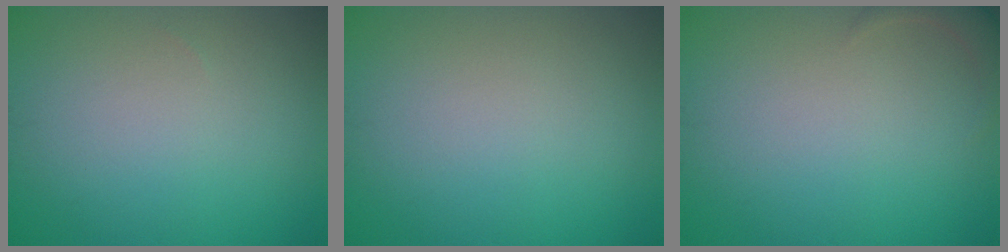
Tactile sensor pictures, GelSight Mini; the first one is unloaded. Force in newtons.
{"total": 0.0}
{"total": 1.7, "press": 1.7, "slide": 0.2}